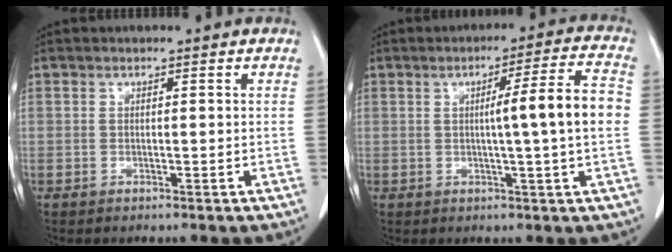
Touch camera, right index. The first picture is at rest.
{"total": 9.1, "force": [0.1, -0.8, 9.1], "torque": [-0.133, 0.009, 0.001]}